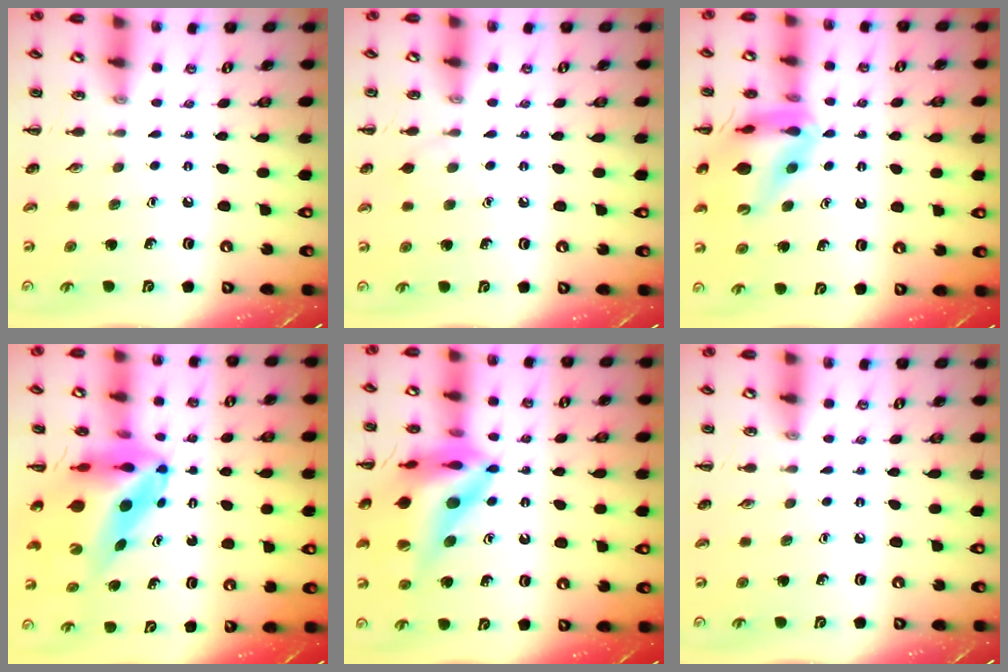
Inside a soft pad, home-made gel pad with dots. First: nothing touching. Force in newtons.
{"total": 3.9, "press": 3.6, "slide": 1.6}
{"total": 15.1, "press": 14.9, "slide": 2.7}
{"total": 12.0, "press": 11.4, "slide": 3.7}
{"total": 20.1, "press": 19.6, "slide": 4.5}
{"total": 0.0}